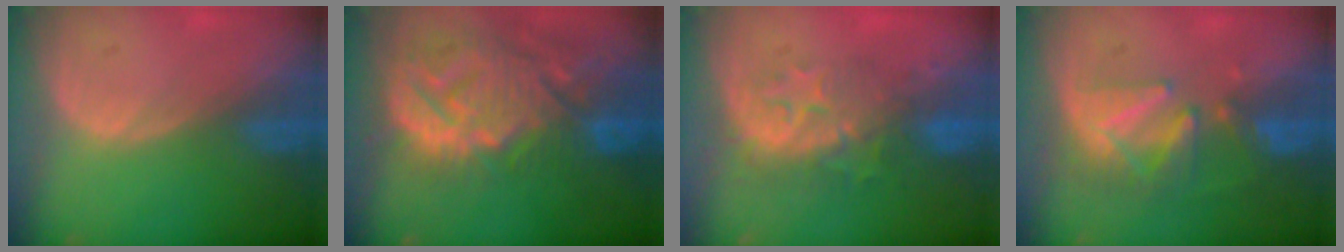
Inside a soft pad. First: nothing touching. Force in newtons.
{"total": 14.3, "press": 12.3, "slide": 7.4}
{"total": 8.1, "press": 7.9, "slide": 1.7}
{"total": 8.2, "press": 7.5, "slide": 3.3}